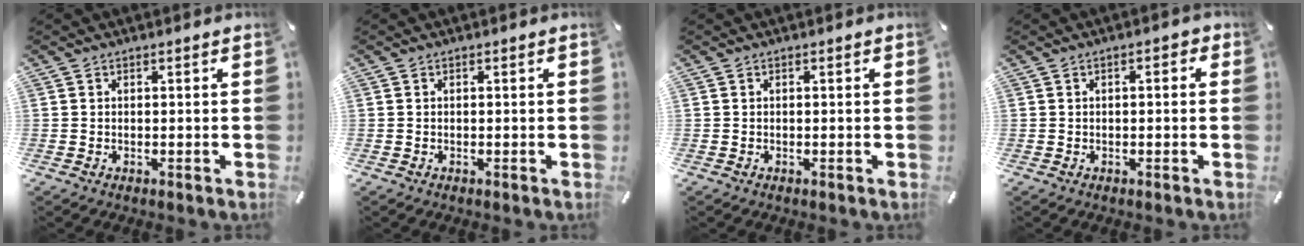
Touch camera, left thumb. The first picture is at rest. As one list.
[{"total": 0.0}, {"total": 0.0}, {"total": 1.8, "force": [-0.4, 0.8, 1.6], "torque": [-0.027, 0.006, -0.008]}]